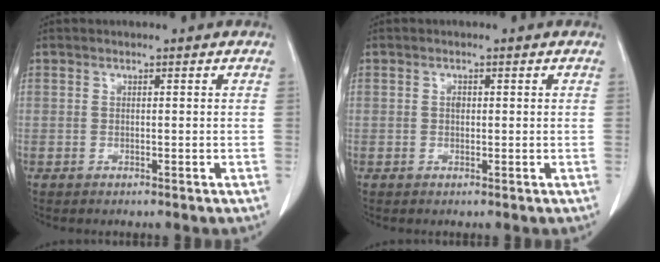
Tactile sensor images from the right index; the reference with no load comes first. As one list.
[{"total": 0.9, "force": [0.1, 0.6, 0.6], "torque": [-0.011, 0.002, 0.000]}]